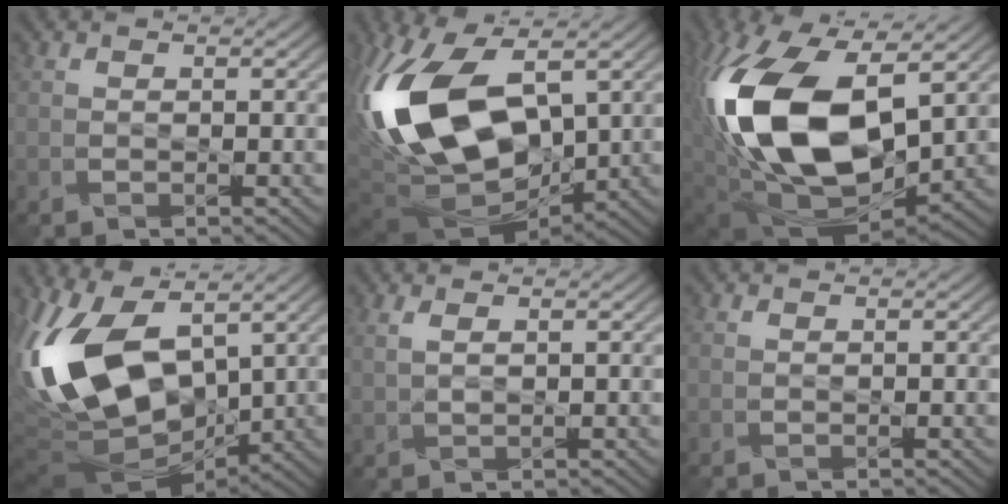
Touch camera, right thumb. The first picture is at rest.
{"total": 19.0, "force": [1.6, 9.8, 16.2], "torque": [-0.353, 0.002, 0.029]}
{"total": 19.7, "force": [2.4, 11.7, 15.6], "torque": [-0.345, -0.021, 0.042]}
{"total": 17.5, "force": [2.6, 8.8, 14.9], "torque": [-0.333, 0.001, 0.050]}
{"total": 1.8, "force": [1.0, 0.5, 1.4], "torque": [-0.037, -0.001, 0.026]}
{"total": 0.0}